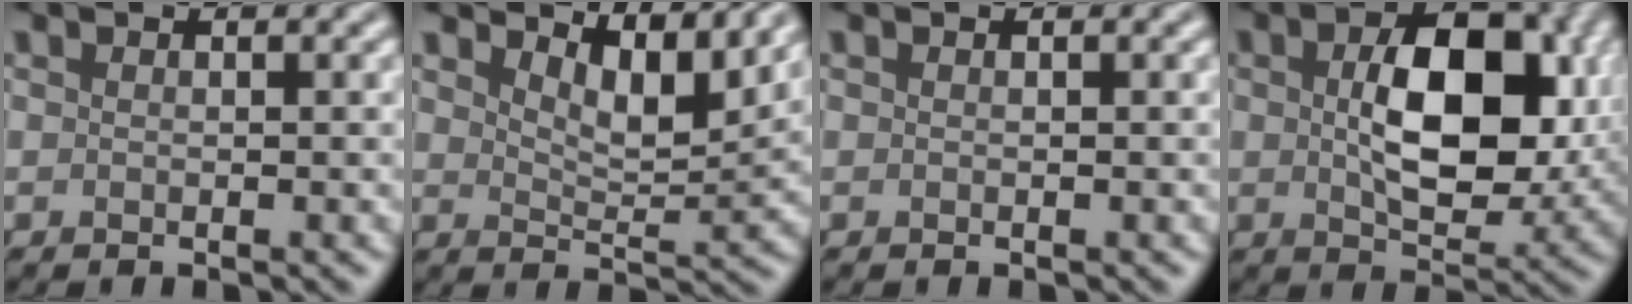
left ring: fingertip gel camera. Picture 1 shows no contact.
{"total": 4.8, "force": [3.5, 1.5, 3.0], "torque": [-0.053, -0.007, 0.052]}
{"total": 0.0}
{"total": 9.4, "force": [0.9, 5.3, 7.7], "torque": [-0.125, -0.004, 0.018]}